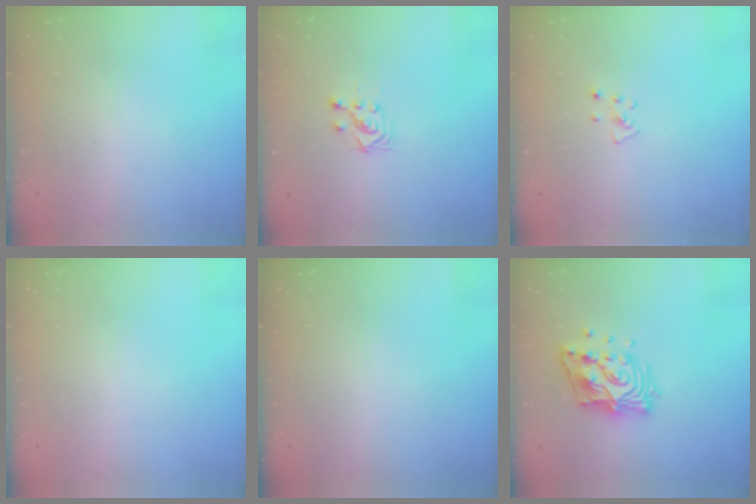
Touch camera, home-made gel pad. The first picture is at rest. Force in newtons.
{"total": 4.4, "press": 4.4, "slide": 0.7}
{"total": 4.1, "press": 4.0, "slide": 0.5}
{"total": 0.0}
{"total": 0.0}
{"total": 13.9, "press": 13.8, "slide": 1.5}